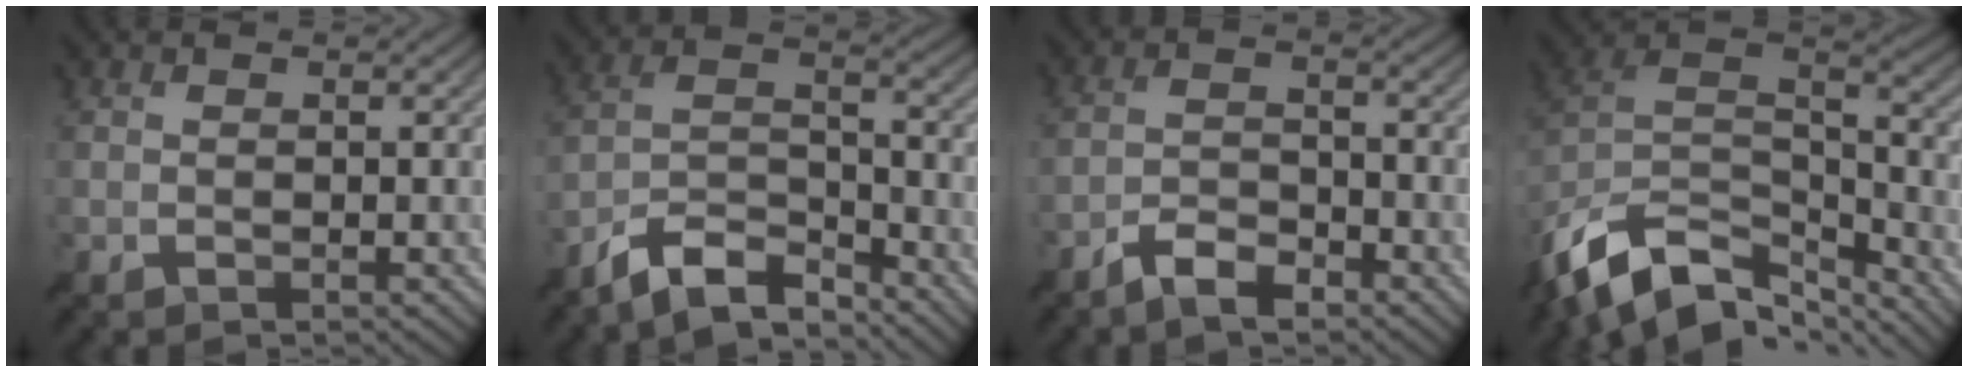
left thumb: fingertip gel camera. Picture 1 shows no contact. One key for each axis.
{"total": 8.3, "fx": -6.9, "fy": 2.1, "fz": 4.0, "tx": -0.076, "ty": 0.006, "tz": -0.142}
{"total": 4.2, "fx": -3.2, "fy": 1.2, "fz": 2.3, "tx": -0.049, "ty": 0.003, "tz": -0.068}
{"total": 15.2, "fx": -10.0, "fy": 7.8, "fz": 8.3, "tx": -0.229, "ty": -0.020, "tz": -0.163}